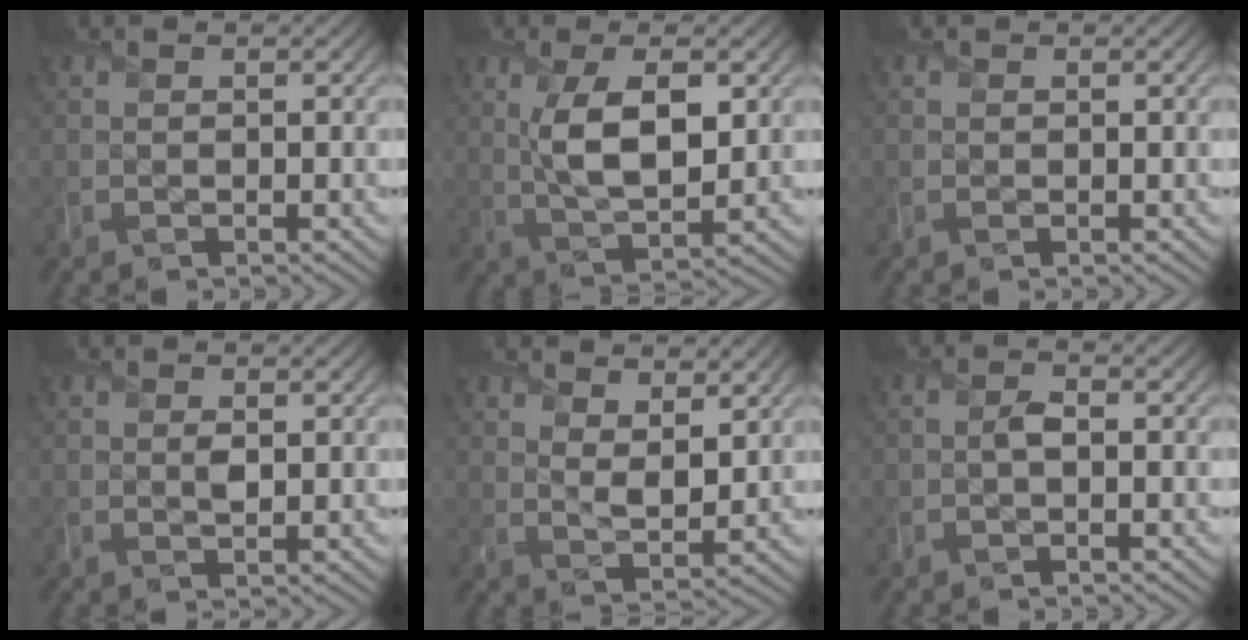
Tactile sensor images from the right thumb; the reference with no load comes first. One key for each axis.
{"total": 8.1, "fx": 1.6, "fy": 3.5, "fz": 7.1, "tx": -0.147, "ty": -0.001, "tz": 0.031}
{"total": 0.6, "fx": 0.3, "fy": 0.5, "fz": 0.3, "tx": -0.007, "ty": 0.001, "tz": 0.003}
{"total": 1.0, "fx": 0.2, "fy": 0.5, "fz": 0.8, "tx": -0.016, "ty": -0.006, "tz": 0.004}
{"total": 5.3, "fx": 3.5, "fy": 2.3, "fz": 3.3, "tx": -0.069, "ty": -0.007, "tz": 0.060}
{"total": 1.2, "fx": -0.5, "fy": 0.5, "fz": 1.0, "tx": -0.022, "ty": 0.003, "tz": -0.012}